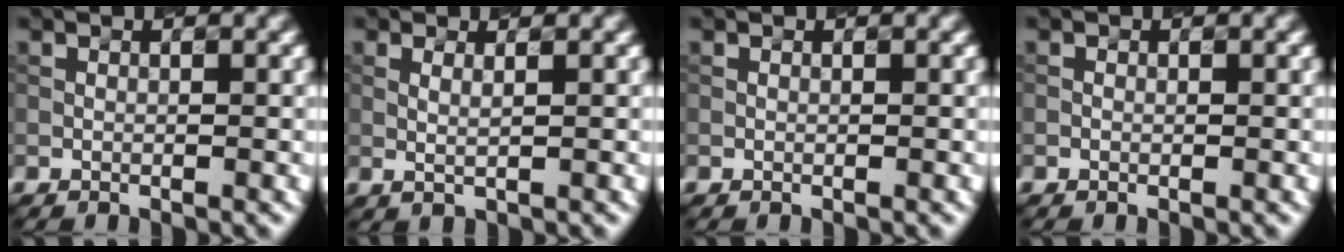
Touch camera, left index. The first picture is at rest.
{"total": 1.3, "force": [0.5, 0.3, 1.2], "torque": [-0.024, -0.002, 0.003]}
{"total": 0.0}
{"total": 0.0}